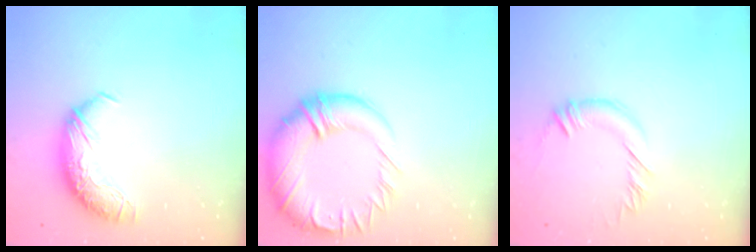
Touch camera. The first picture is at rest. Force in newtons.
{"total": 10.2, "press": 9.1, "slide": 4.7}
{"total": 2.8, "press": 2.8, "slide": 0.2}